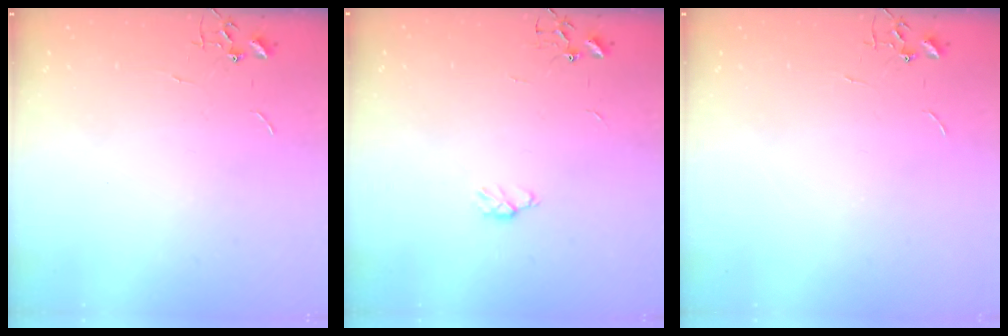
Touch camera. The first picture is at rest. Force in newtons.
{"total": 4.5, "press": 4.4, "slide": 0.8}
{"total": 0.0}